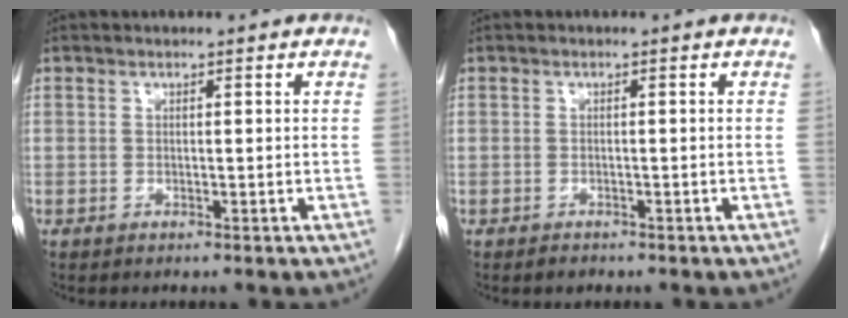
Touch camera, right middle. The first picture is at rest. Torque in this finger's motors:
{"motor_torque": [0.36, -0.22, -0.02, -0.01]}